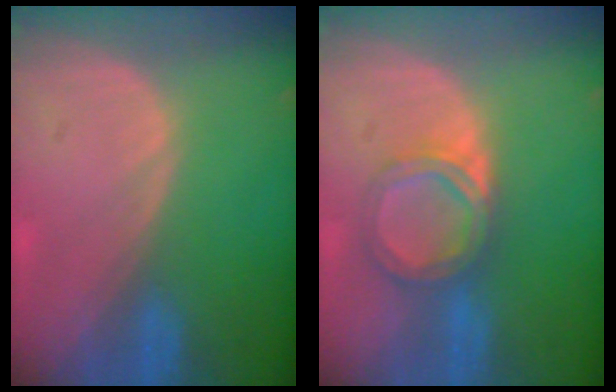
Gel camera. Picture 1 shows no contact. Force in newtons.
{"total": 5.6, "press": 5.3, "slide": 1.9}